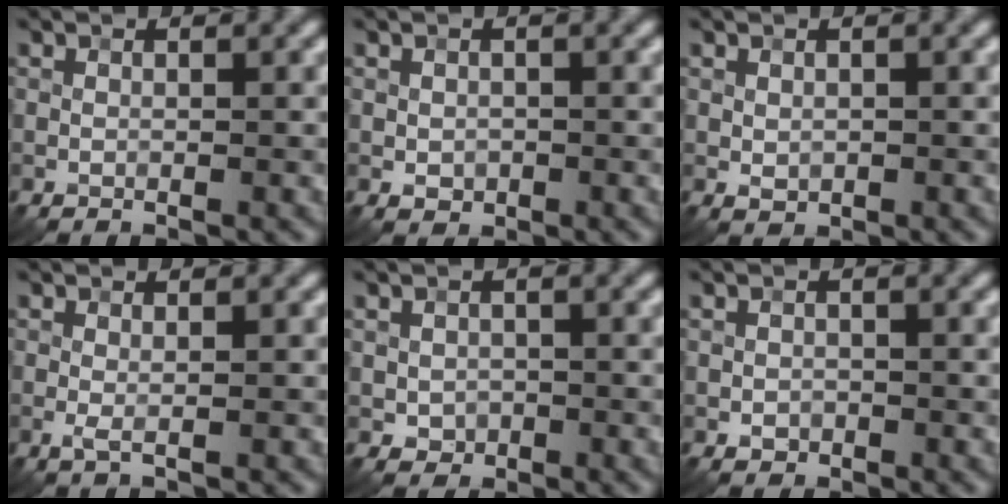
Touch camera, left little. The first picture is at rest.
{"total": 1.1, "force": [-0.2, 1.0, 0.5], "torque": [-0.007, -0.003, -0.004]}
{"total": 0.8, "force": [0.0, 0.7, 0.5], "torque": [-0.008, -0.004, 0.003]}
{"total": 1.0, "force": [-0.1, 0.1, 1.0], "torque": [-0.022, -0.001, -0.001]}
{"total": 1.5, "force": [-0.3, 1.3, 0.6], "torque": [-0.008, -0.004, -0.007]}
{"total": 1.0, "force": [-0.4, 0.8, 0.3], "torque": [-0.002, -0.001, -0.009]}